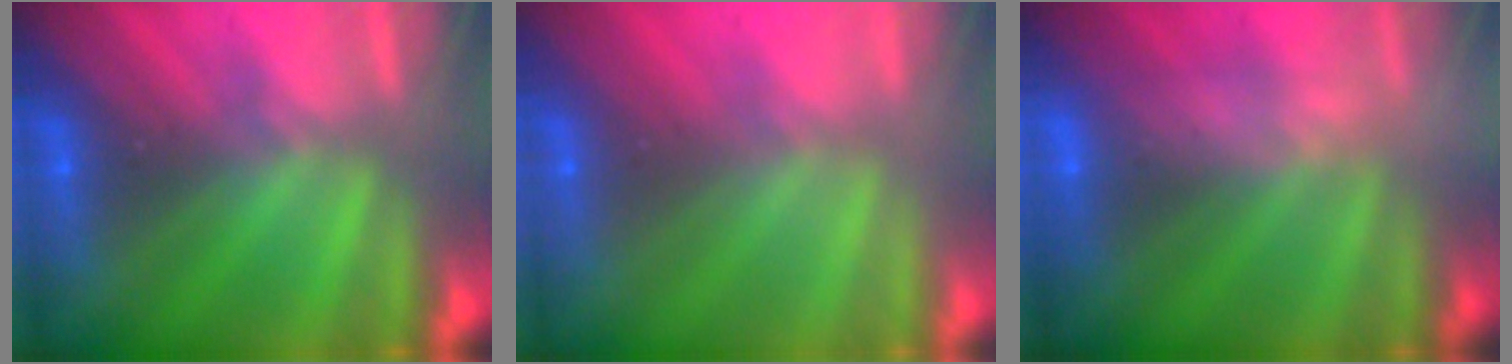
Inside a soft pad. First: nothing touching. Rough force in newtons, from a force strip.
{"total": 3.1}
{"total": 2.6}